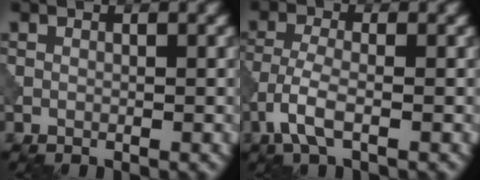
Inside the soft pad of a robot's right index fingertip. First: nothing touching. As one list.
[{"total": 3.3, "force": [-1.7, 1.0, 2.7], "torque": [-0.065, 0.000, -0.042]}]